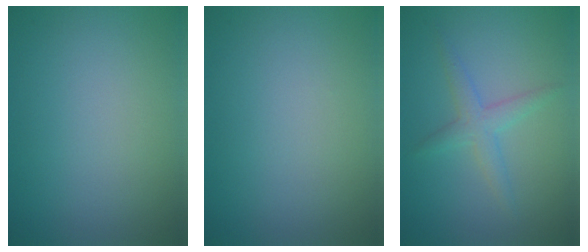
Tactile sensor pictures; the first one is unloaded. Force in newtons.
{"total": 0.0}
{"total": 2.2, "press": 2.2, "slide": 0.1}